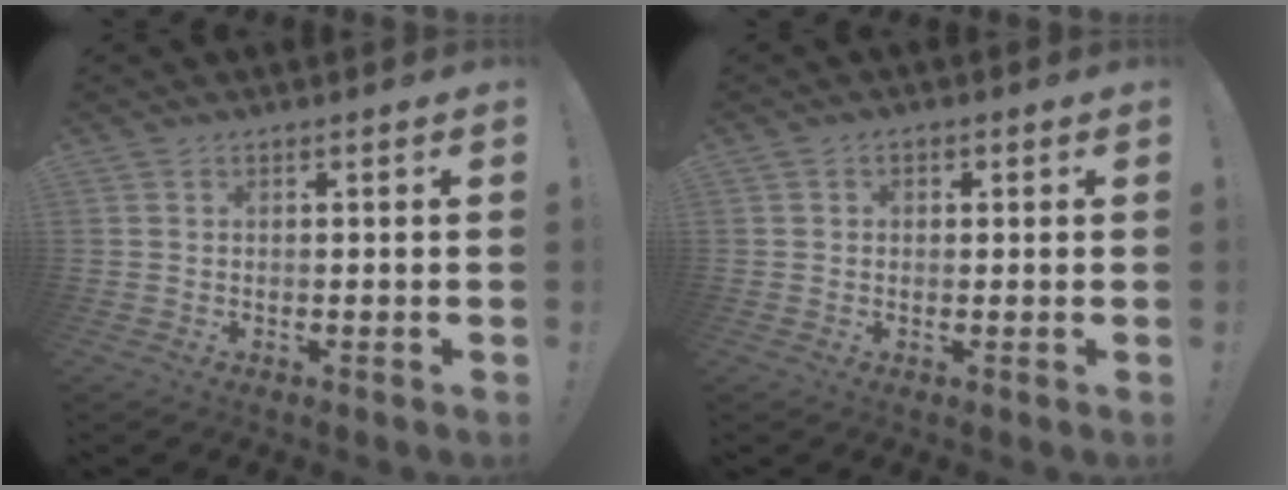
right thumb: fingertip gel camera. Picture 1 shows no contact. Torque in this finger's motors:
{"motor_torque": [-0.04, 0.04, -0.34, 0.14, -0.11]}